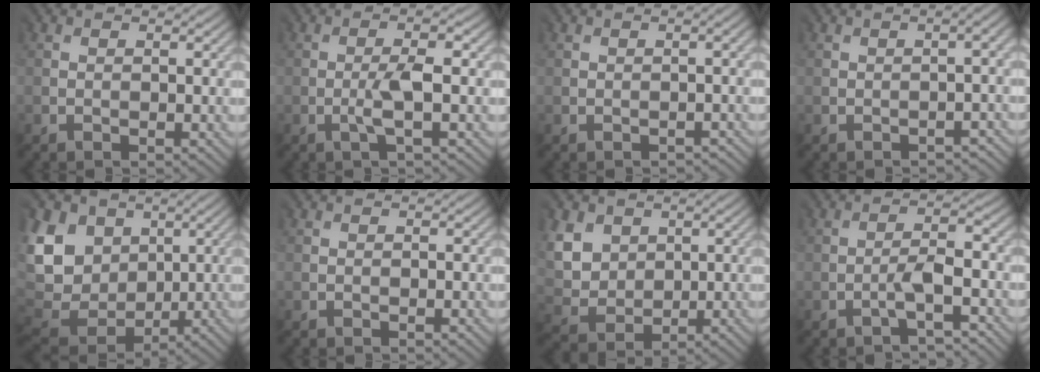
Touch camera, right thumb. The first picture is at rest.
{"total": 1.9, "force": [-0.8, -0.5, 1.7], "torque": [-0.033, 0.006, -0.019]}
{"total": 1.6, "force": [-0.6, -0.9, -1.2], "torque": [0.025, 0.002, -0.009]}
{"total": 1.4, "force": [-1.1, 0.0, 0.8], "torque": [0.015, 0.012, -0.014]}
{"total": 14.0, "force": [4.4, 11.7, 6.4], "torque": [-0.222, 0.017, 0.106]}
{"total": 0.0}
{"total": 7.1, "force": [3.4, 5.7, 2.4], "torque": [-0.113, 0.000, 0.068]}
{"total": 1.9, "force": [-1.7, -0.6, 0.6], "torque": [-0.014, 0.015, -0.037]}